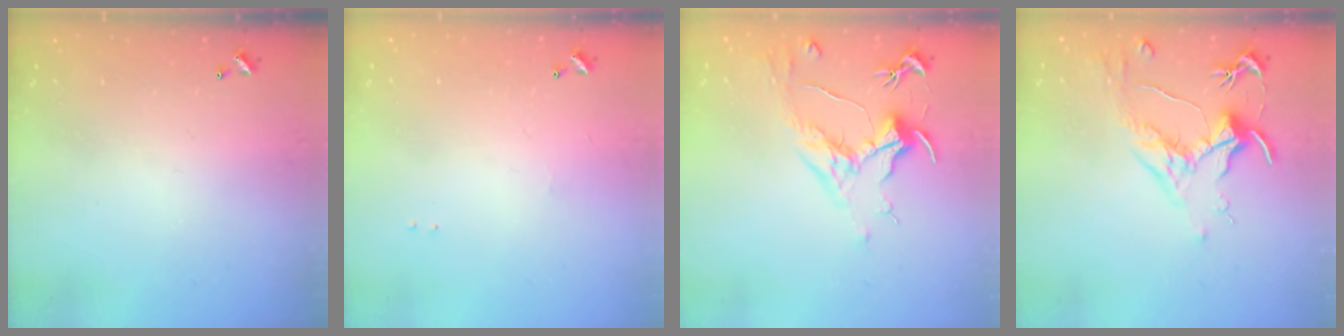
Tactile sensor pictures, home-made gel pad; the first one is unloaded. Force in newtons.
{"total": 0.9, "press": 0.8, "slide": 0.5}
{"total": 1.6, "press": 1.4, "slide": 0.8}
{"total": 1.8, "press": 1.5, "slide": 0.9}